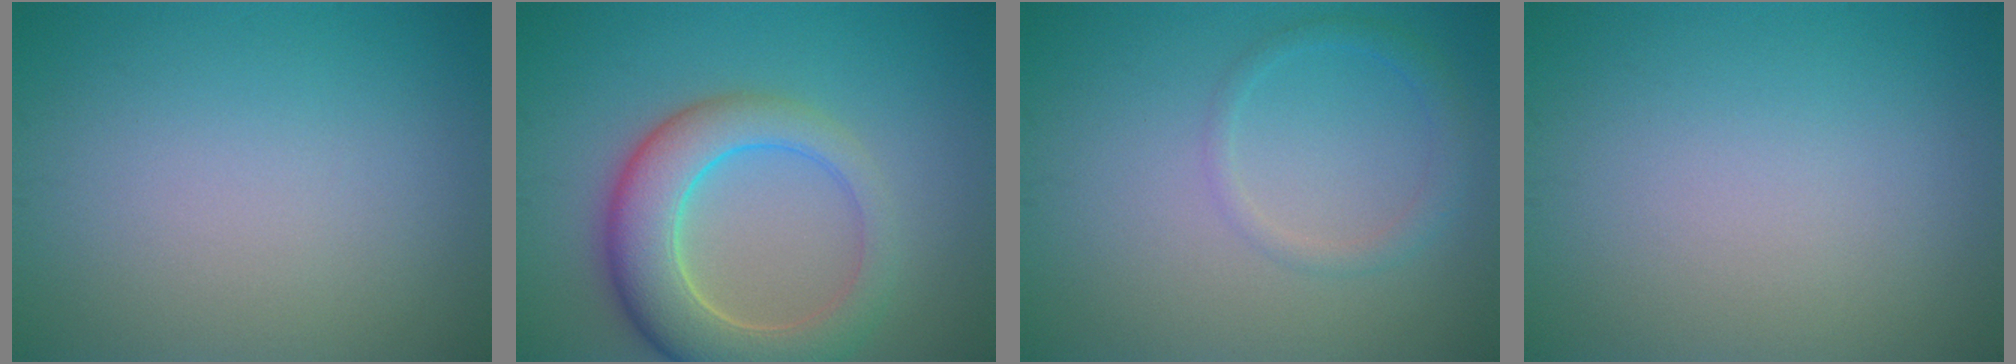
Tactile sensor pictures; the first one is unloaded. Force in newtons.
{"total": 7.3, "press": 7.3, "slide": 0.7}
{"total": 1.7, "press": 1.7, "slide": 0.1}
{"total": 0.0}